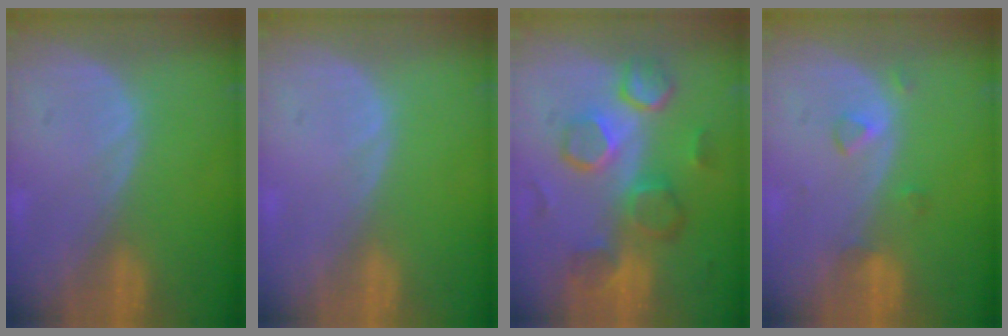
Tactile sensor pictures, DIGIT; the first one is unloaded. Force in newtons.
{"total": 0.0}
{"total": 10.2, "press": 9.1, "slide": 4.6}
{"total": 2.1, "press": 2.1, "slide": 0.1}